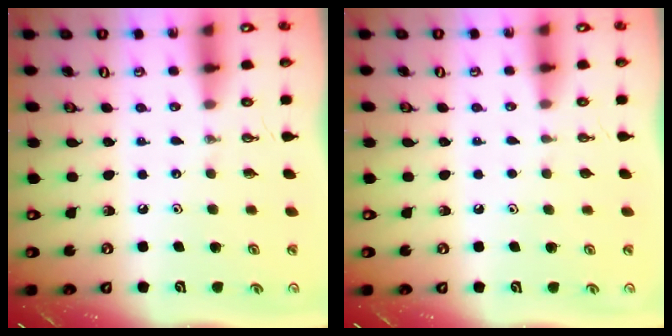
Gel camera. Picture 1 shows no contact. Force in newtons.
{"total": 0.0}